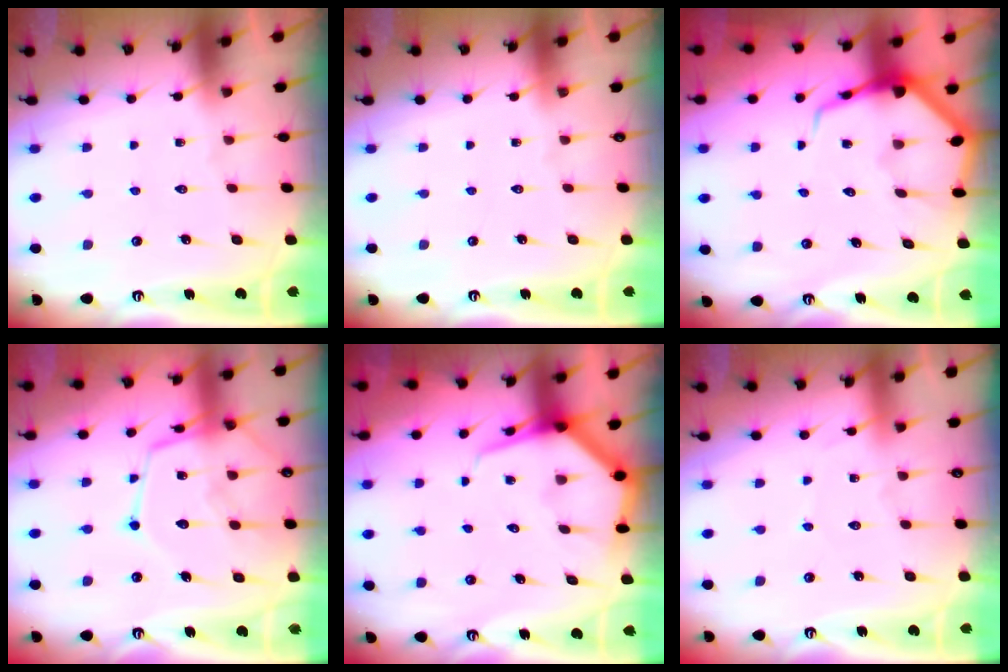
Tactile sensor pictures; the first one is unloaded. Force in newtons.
{"total": 0.0}
{"total": 7.8, "press": 7.7, "slide": 0.8}
{"total": 15.5, "press": 15.4, "slide": 1.7}
{"total": 6.4, "press": 6.4, "slide": 0.7}
{"total": 1.9, "press": 1.9, "slide": 0.2}